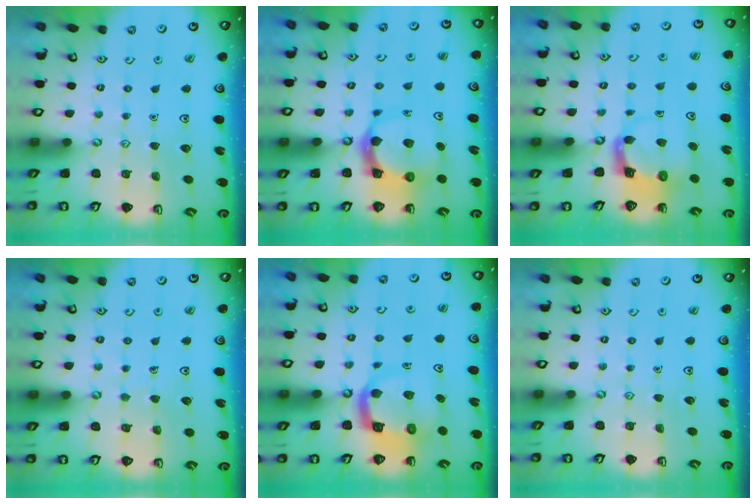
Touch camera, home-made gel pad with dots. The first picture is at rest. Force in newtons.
{"total": 8.7, "press": 8.7, "slide": 1.2}
{"total": 3.9, "press": 3.8, "slide": 0.6}
{"total": 4.1, "press": 4.0, "slide": 0.4}
{"total": 9.4, "press": 9.3, "slide": 1.3}
{"total": 0.0}